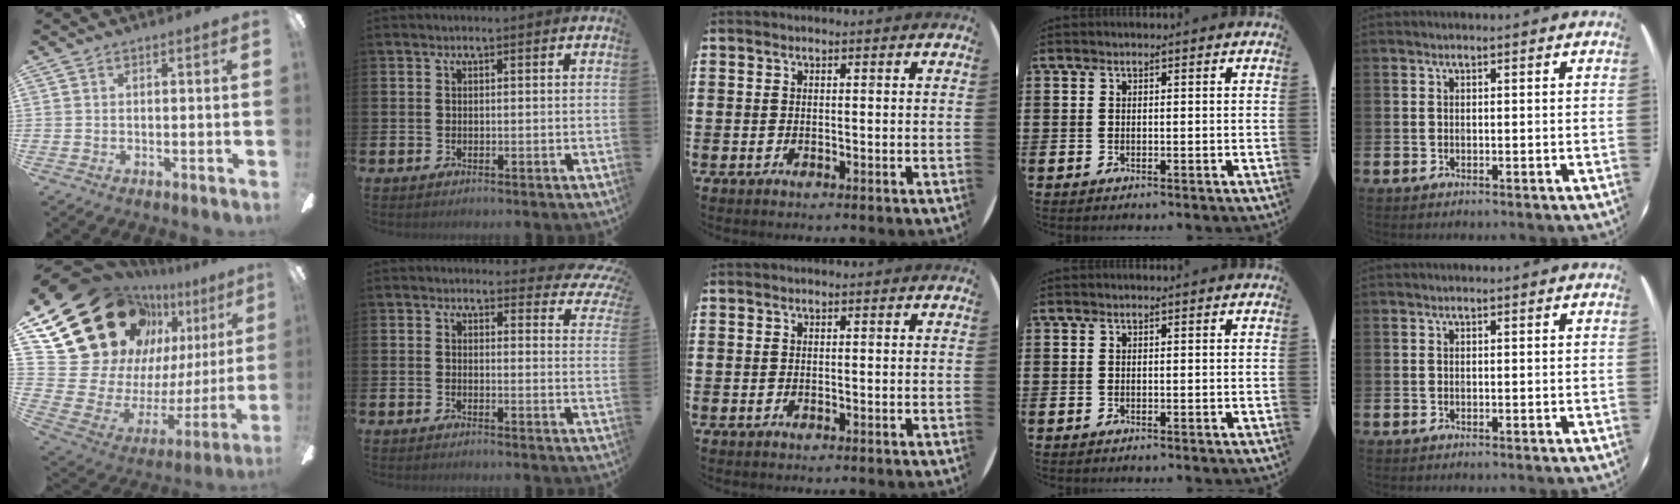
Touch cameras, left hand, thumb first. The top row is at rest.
{"thumb": {"total": 27.9, "force": [15.3, 19.2, 13.2], "torque": [-0.207, -0.128, 0.323]}, "index": {"total": 2.7, "force": [2.3, 1.3, 0.3], "torque": [0.002, -0.017, 0.035]}}